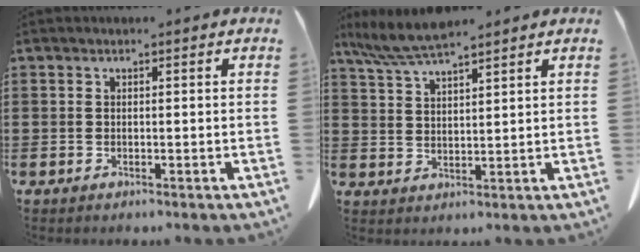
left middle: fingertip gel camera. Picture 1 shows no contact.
{"total": 6.1, "force": [5.1, 0.5, 3.3], "torque": [-0.076, -0.016, 0.093]}